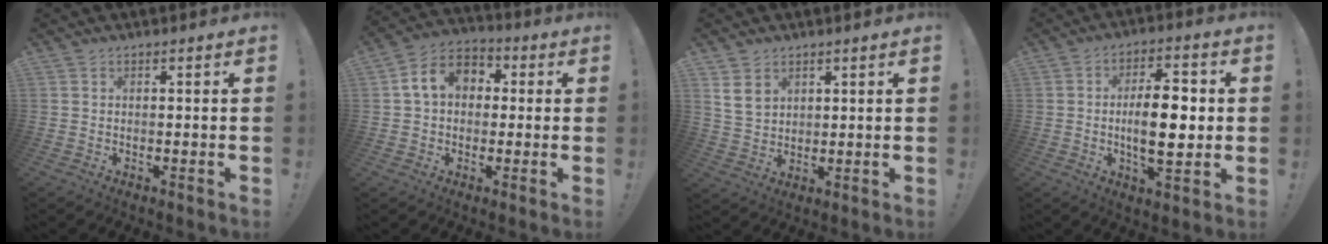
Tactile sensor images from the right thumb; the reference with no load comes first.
{"total": 10.7, "force": [2.3, 8.2, 6.5], "torque": [-0.107, 0.019, 0.049]}
{"total": 7.0, "force": [3.7, 5.0, 3.3], "torque": [-0.053, -0.010, 0.075]}
{"total": 13.4, "force": [-0.5, 5.7, 12.1], "torque": [-0.188, -0.003, -0.018]}